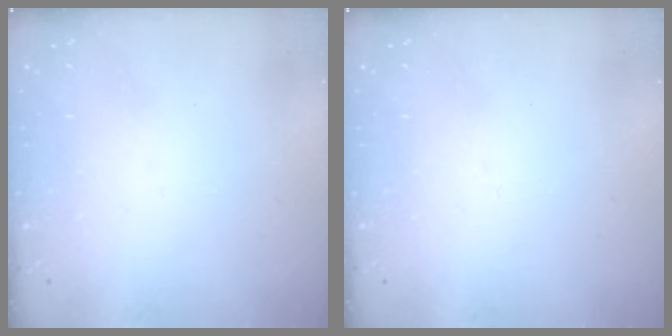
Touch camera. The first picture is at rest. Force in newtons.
{"total": 0.0}